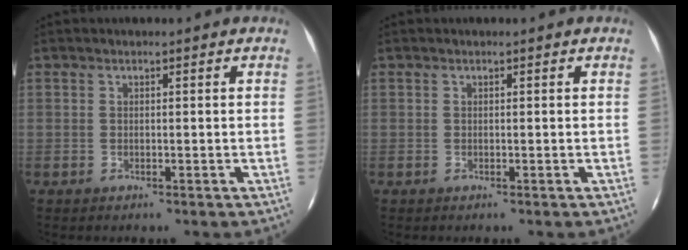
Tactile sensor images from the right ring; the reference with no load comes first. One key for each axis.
{"total": 0.0}